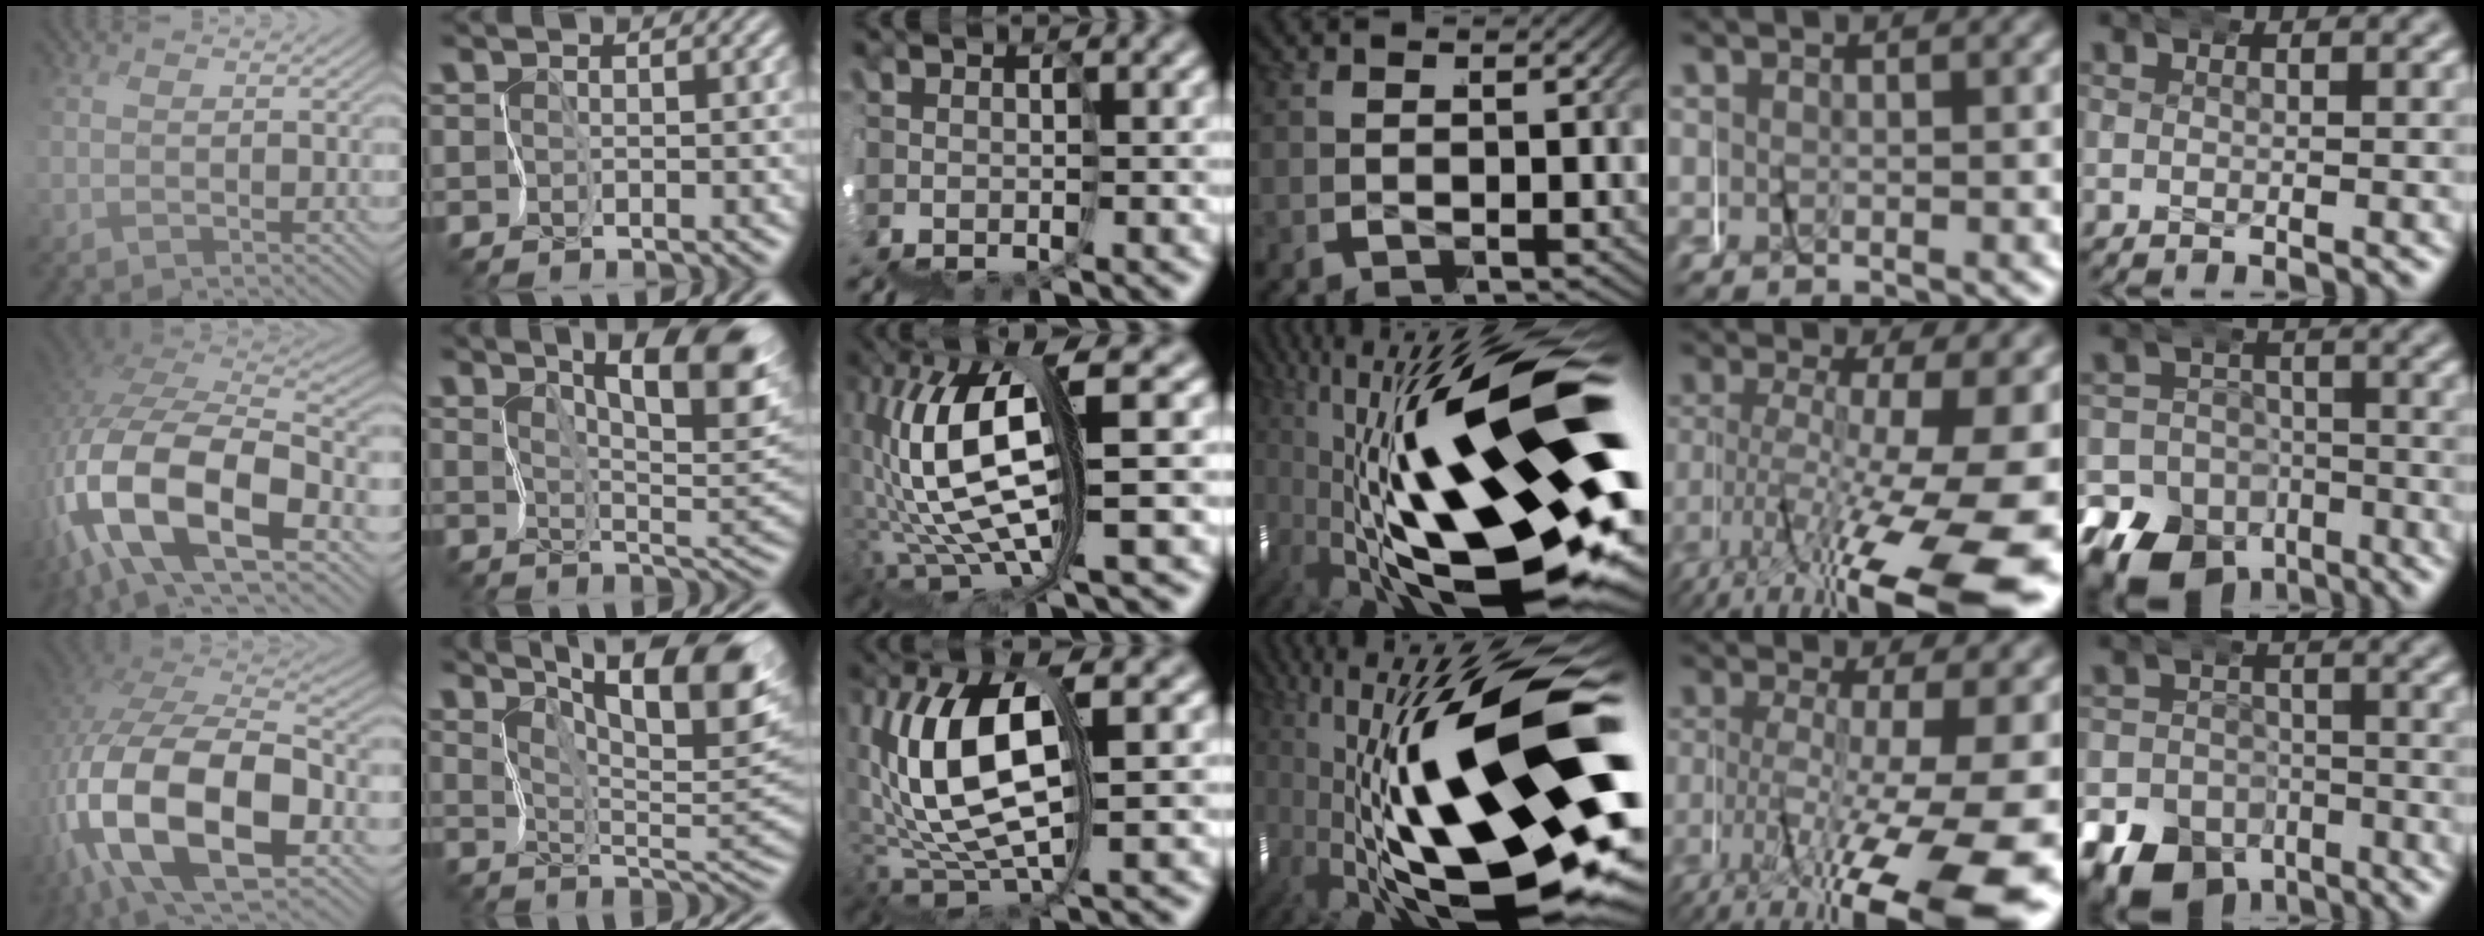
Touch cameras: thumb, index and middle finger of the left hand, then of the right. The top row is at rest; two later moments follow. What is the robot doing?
{"motion": "wrap", "object": "masking tape"}